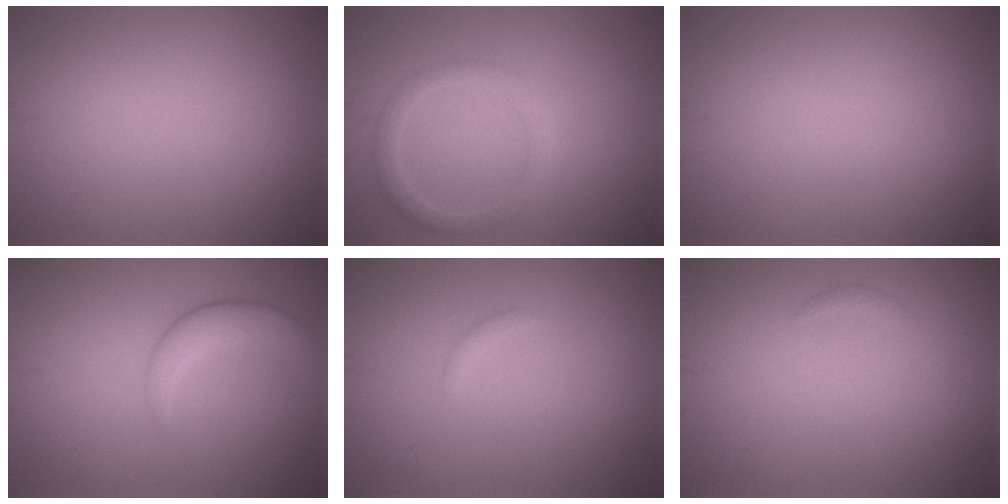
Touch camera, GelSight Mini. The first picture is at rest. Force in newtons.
{"total": 2.2, "press": 2.2, "slide": 0.1}
{"total": 0.0}
{"total": 3.4, "press": 3.4, "slide": 0.2}
{"total": 0.5, "press": 0.5, "slide": 0.0}
{"total": 0.7, "press": 0.7, "slide": 0.1}